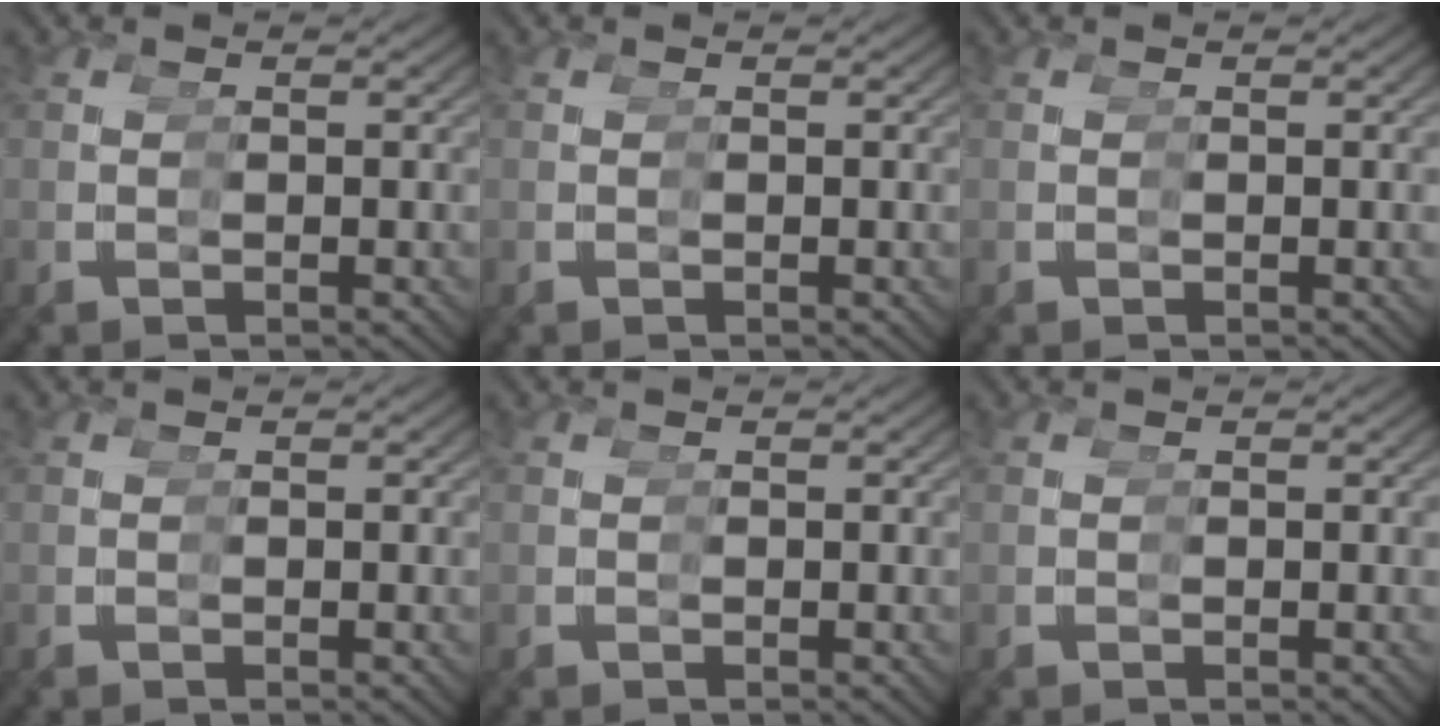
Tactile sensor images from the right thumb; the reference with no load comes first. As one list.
[{"total": 0.0}, {"total": 0.0}, {"total": 0.0}, {"total": 0.0}, {"total": 0.0}]